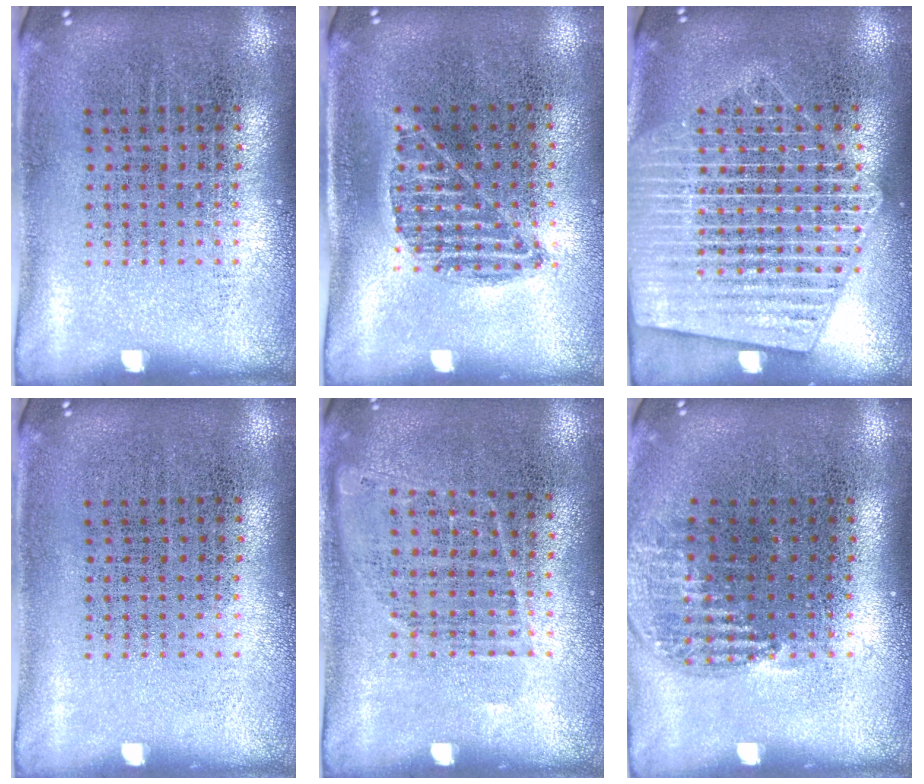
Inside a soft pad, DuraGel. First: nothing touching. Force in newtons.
{"total": 0.9, "press": 0.8, "slide": 0.5}
{"total": 3.8, "press": 3.8, "slide": 0.4}
{"total": 0.0}
{"total": 0.9, "press": 0.8, "slide": 0.4}
{"total": 0.9, "press": 0.9, "slide": 0.2}